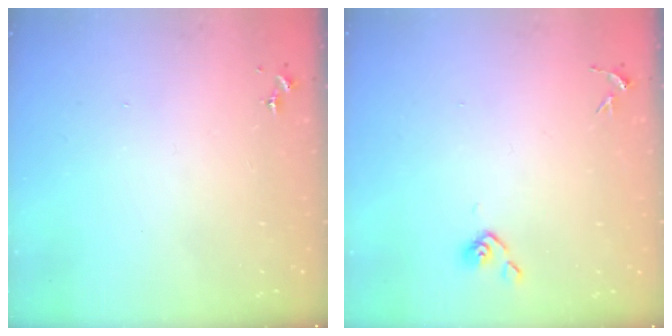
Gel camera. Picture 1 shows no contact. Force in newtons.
{"total": 3.8, "press": 3.7, "slide": 0.8}